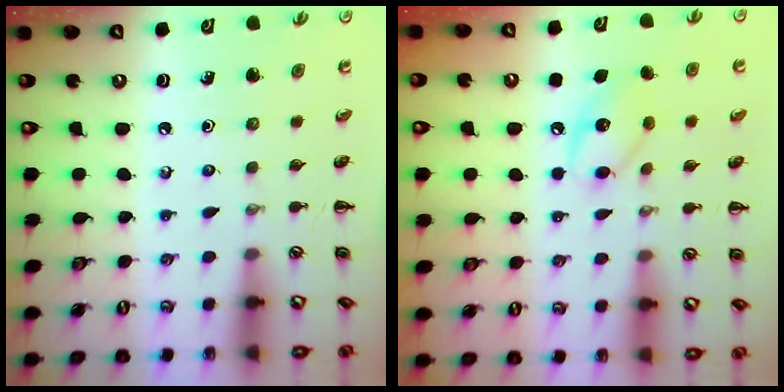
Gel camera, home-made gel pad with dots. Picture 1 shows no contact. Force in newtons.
{"total": 9.7, "press": 9.7, "slide": 0.7}